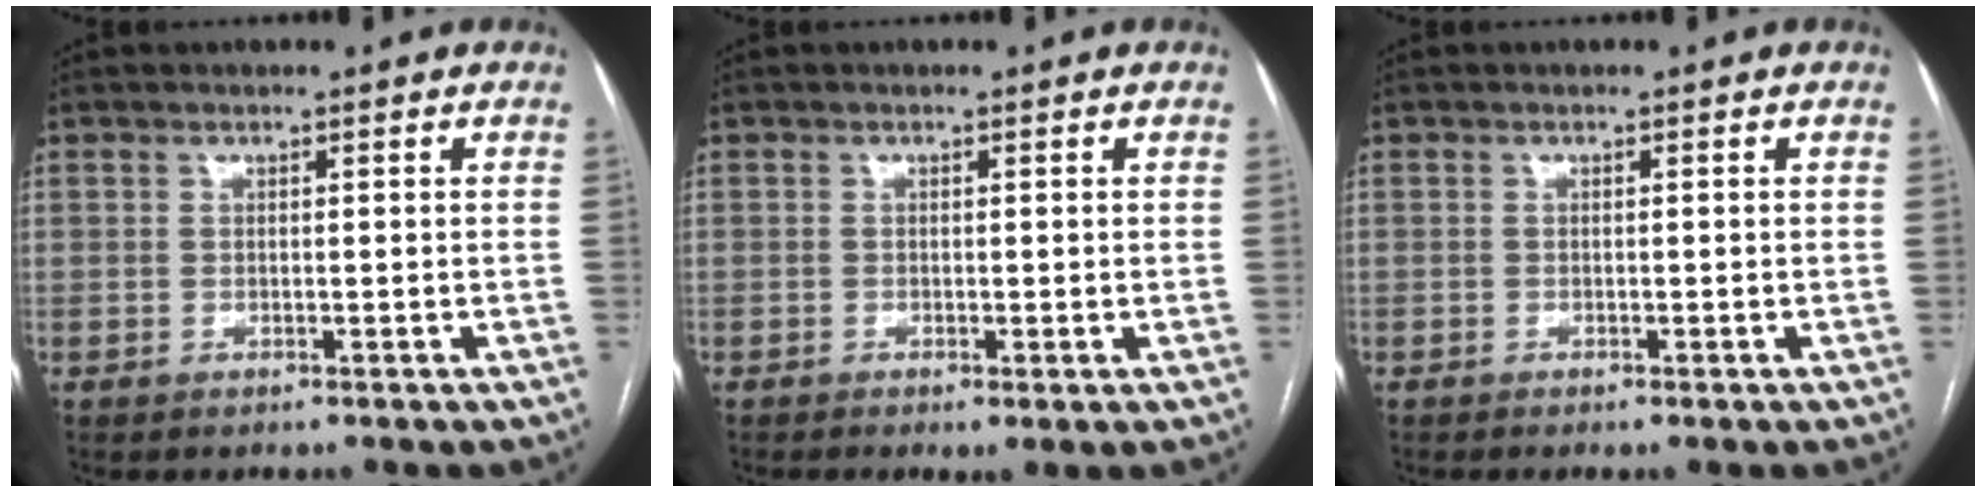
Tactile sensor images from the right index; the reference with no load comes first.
{"total": 1.8, "force": [-0.5, 0.4, 1.7], "torque": [-0.028, -0.006, -0.006]}
{"total": 0.5, "force": [-0.3, 0.0, 0.4], "torque": [-0.009, 0.000, -0.006]}